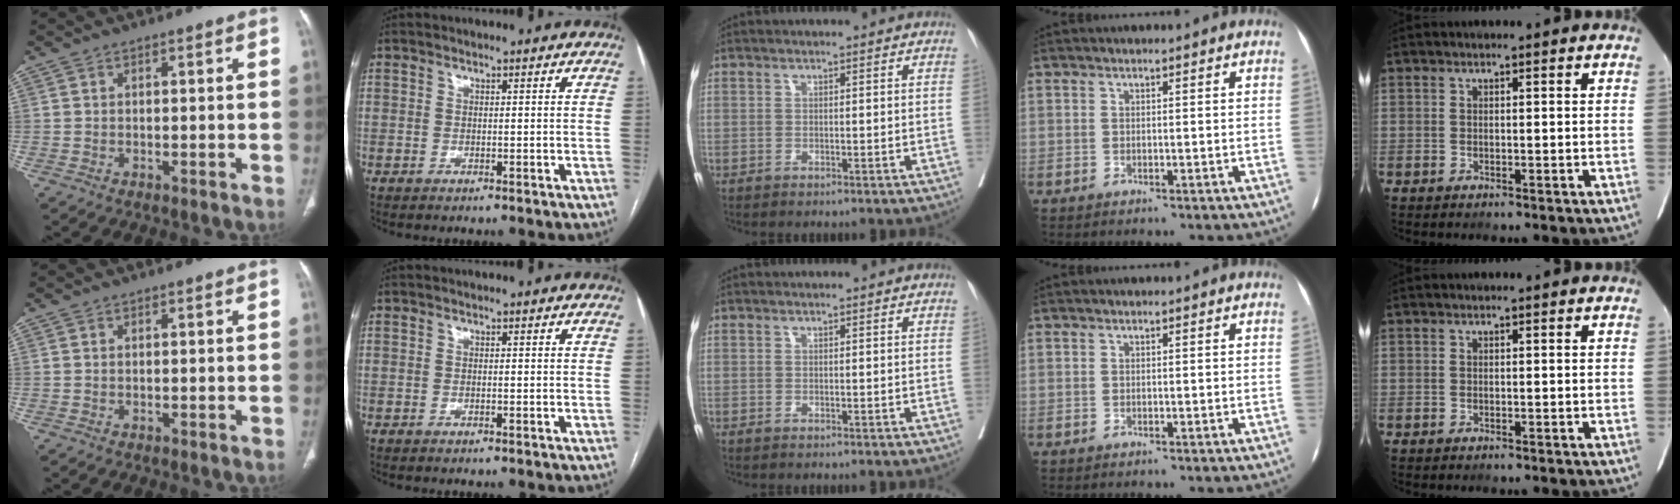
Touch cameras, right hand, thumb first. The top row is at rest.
{}